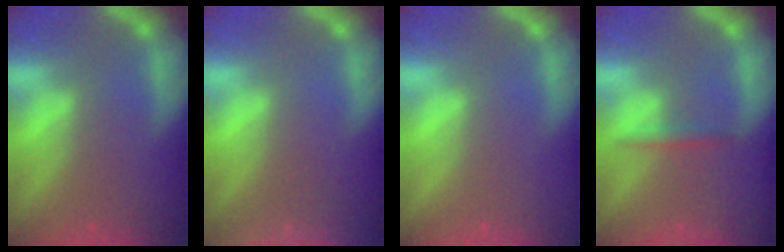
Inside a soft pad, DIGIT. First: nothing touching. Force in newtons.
{"total": 9.5}
{"total": 0.0}
{"total": 1.4}